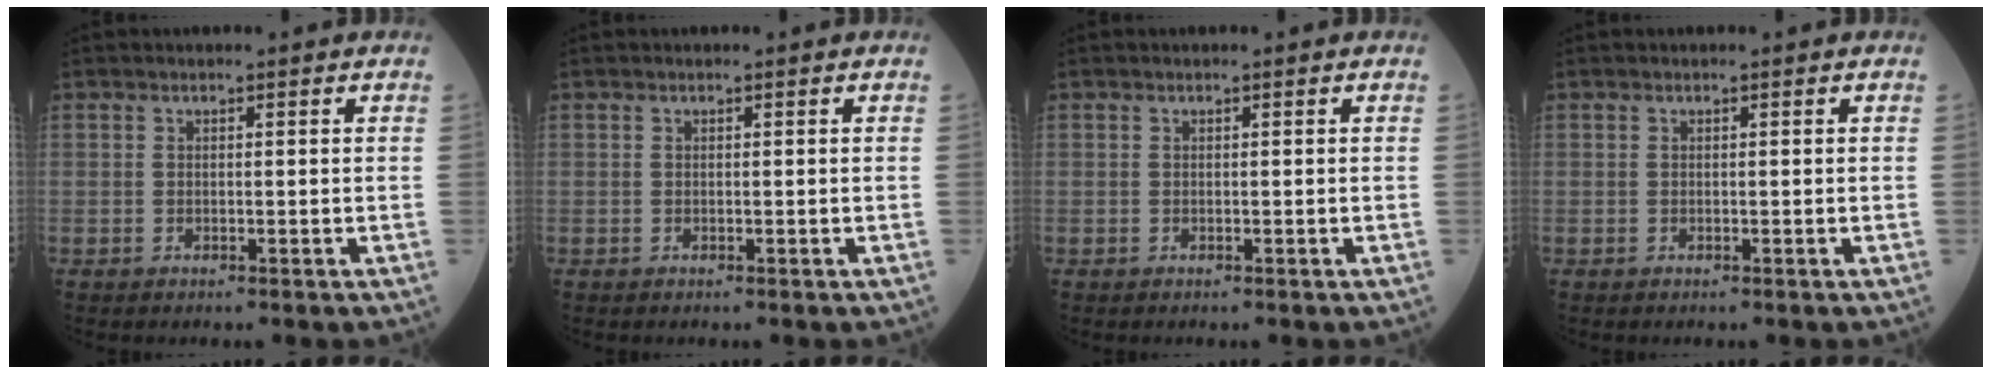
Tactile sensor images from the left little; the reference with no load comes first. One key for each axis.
{"total": 0.0}
{"total": 0.0}
{"total": 0.0}